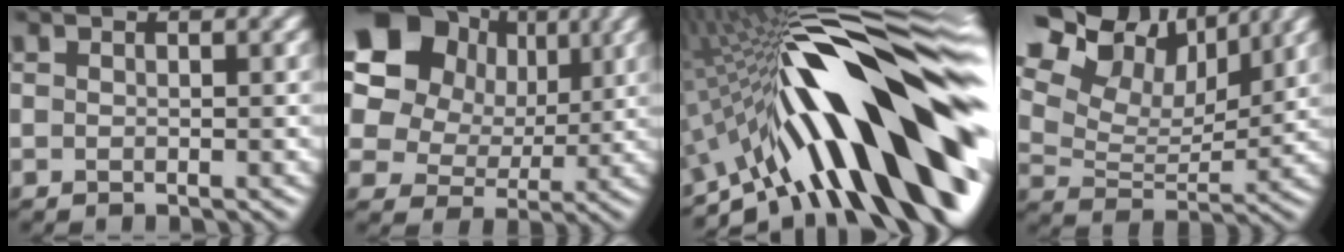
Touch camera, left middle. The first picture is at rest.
{"total": 16.0, "force": [7.2, 12.4, 7.1], "torque": [-0.171, 0.053, 0.132]}
{"total": 17.6, "force": [-2.2, 5.5, 16.5], "torque": [-0.211, 0.047, -0.061]}
{"total": 13.8, "force": [8.5, 8.6, 6.8], "torque": [-0.145, 0.042, 0.150]}